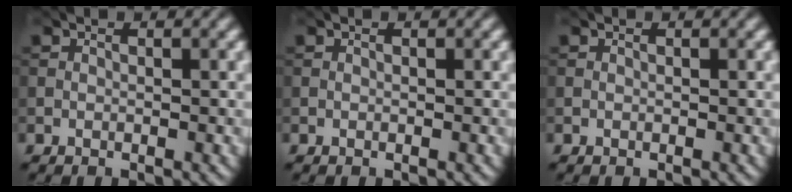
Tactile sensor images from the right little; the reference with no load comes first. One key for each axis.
{"total": 0.0}
{"total": 0.0}